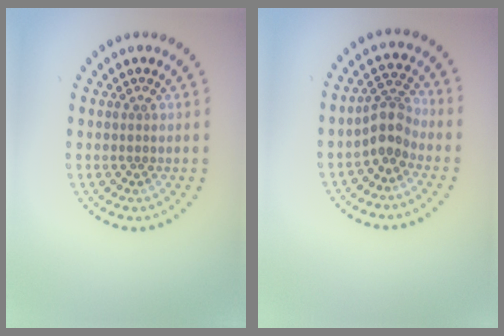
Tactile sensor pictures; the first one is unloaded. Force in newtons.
{"total": 2.7, "press": 2.1, "slide": 1.7}